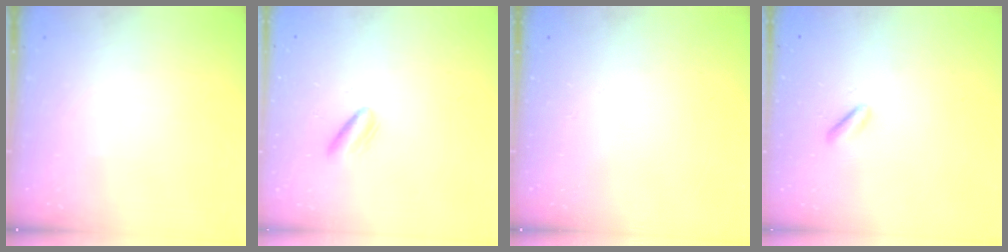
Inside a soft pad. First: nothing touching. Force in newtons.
{"total": 2.5, "press": 2.4, "slide": 0.9}
{"total": 0.0}
{"total": 0.7, "press": 0.3, "slide": 0.6}